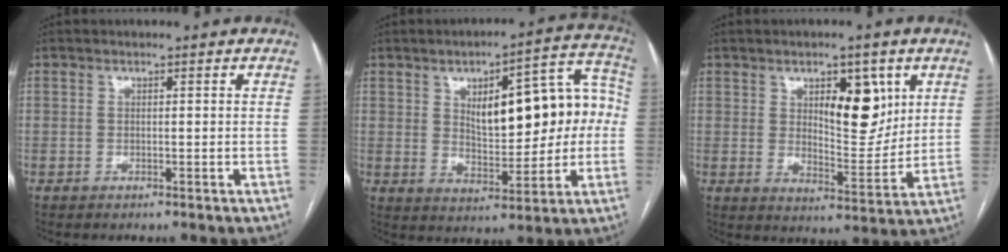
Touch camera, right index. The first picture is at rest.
{"total": 16.4, "force": [1.9, 6.3, 15.0], "torque": [-0.198, 0.040, 0.039]}
{"total": 9.5, "force": [3.7, 3.8, 7.8], "torque": [-0.114, -0.002, 0.064]}